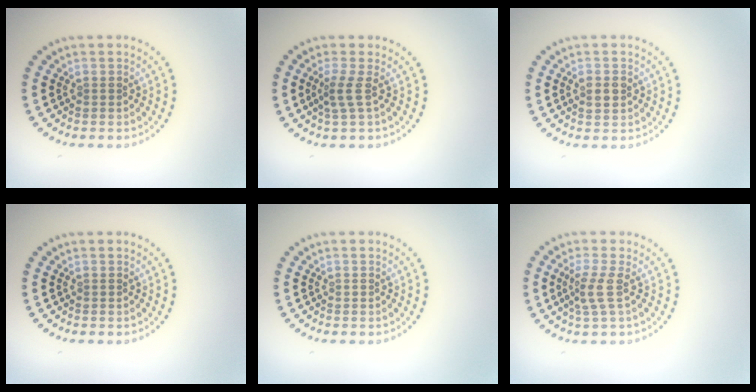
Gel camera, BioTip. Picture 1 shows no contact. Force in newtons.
{"total": 1.9, "press": 1.2, "slide": 1.4}
{"total": 1.6, "press": 1.6, "slide": 0.1}
{"total": 0.0}
{"total": 0.0}
{"total": 2.2, "press": 1.6, "slide": 1.6}